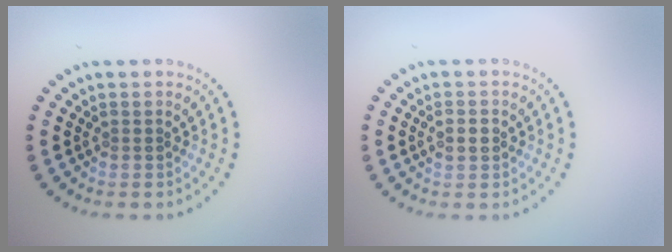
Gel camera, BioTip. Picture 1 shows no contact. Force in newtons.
{"total": 1.3, "press": 1.3, "slide": 0.0}